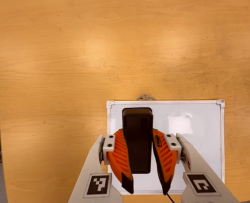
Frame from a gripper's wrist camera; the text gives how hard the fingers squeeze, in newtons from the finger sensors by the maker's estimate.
{"total": 9.5, "left": 6.6, "right": 12.5}